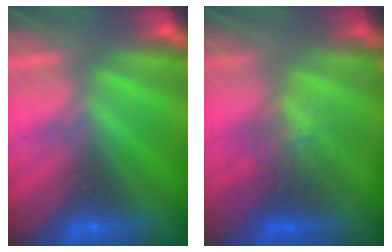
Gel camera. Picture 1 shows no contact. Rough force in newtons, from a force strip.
{"total": 2.7}